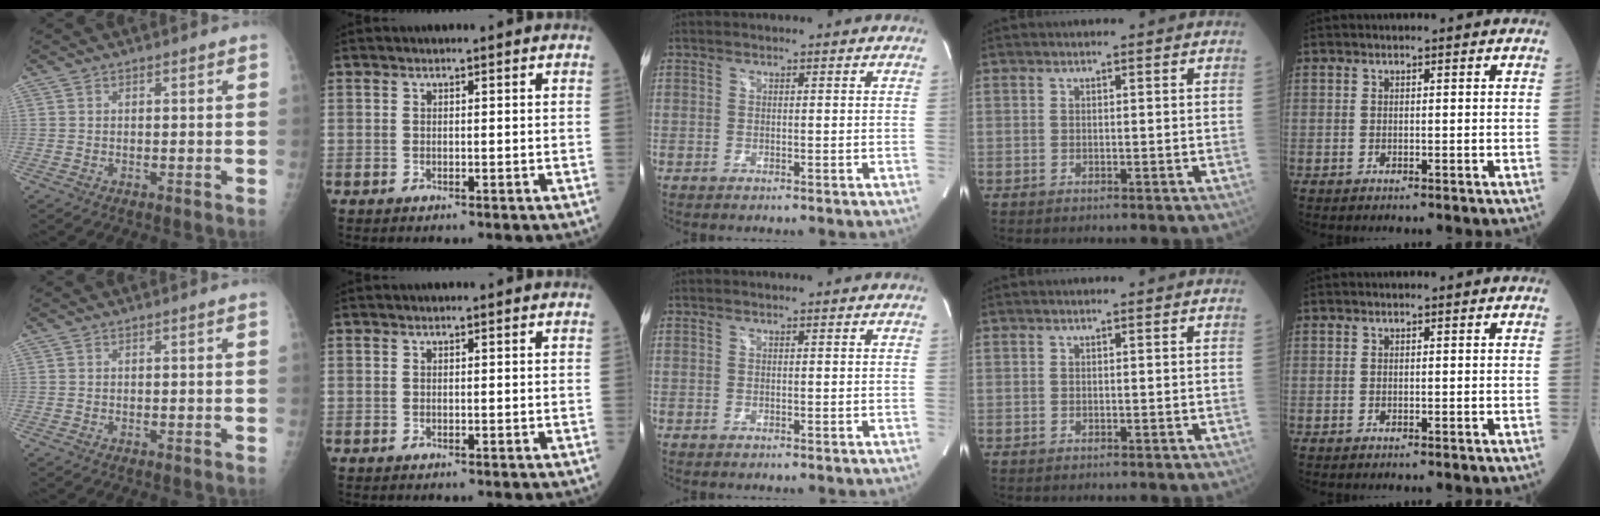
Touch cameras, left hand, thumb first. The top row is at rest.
{}